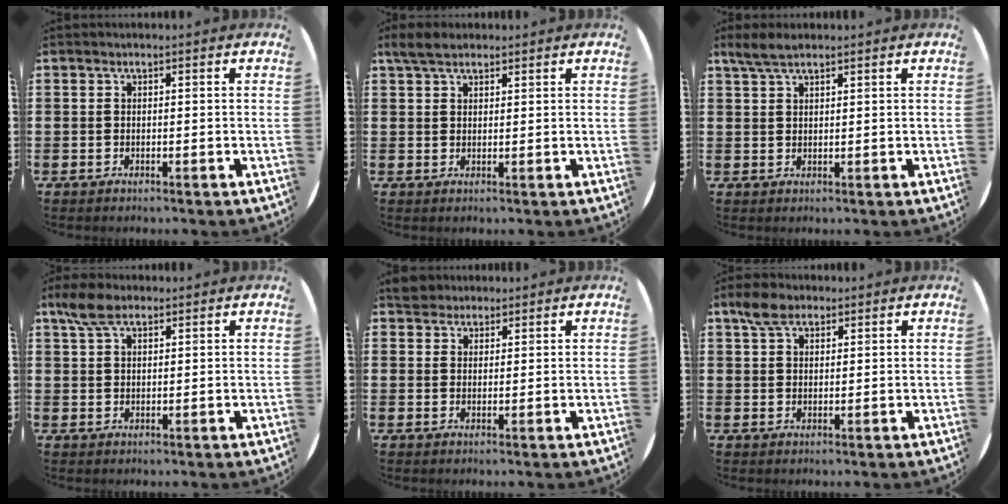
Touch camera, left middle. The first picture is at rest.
{"total": 3.0, "force": [2.4, 1.1, 1.4], "torque": [-0.024, 0.004, 0.044]}
{"total": 2.9, "force": [2.3, 0.7, 1.7], "torque": [-0.038, 0.004, 0.042]}
{"total": 4.2, "force": [2.8, 1.9, 2.5], "torque": [-0.047, 0.005, 0.051]}
{"total": 2.8, "force": [2.5, 1.2, 0.1], "torque": [-0.001, 0.003, 0.048]}
{"total": 3.8, "force": [2.7, 1.9, 1.8], "torque": [-0.032, 0.006, 0.049]}